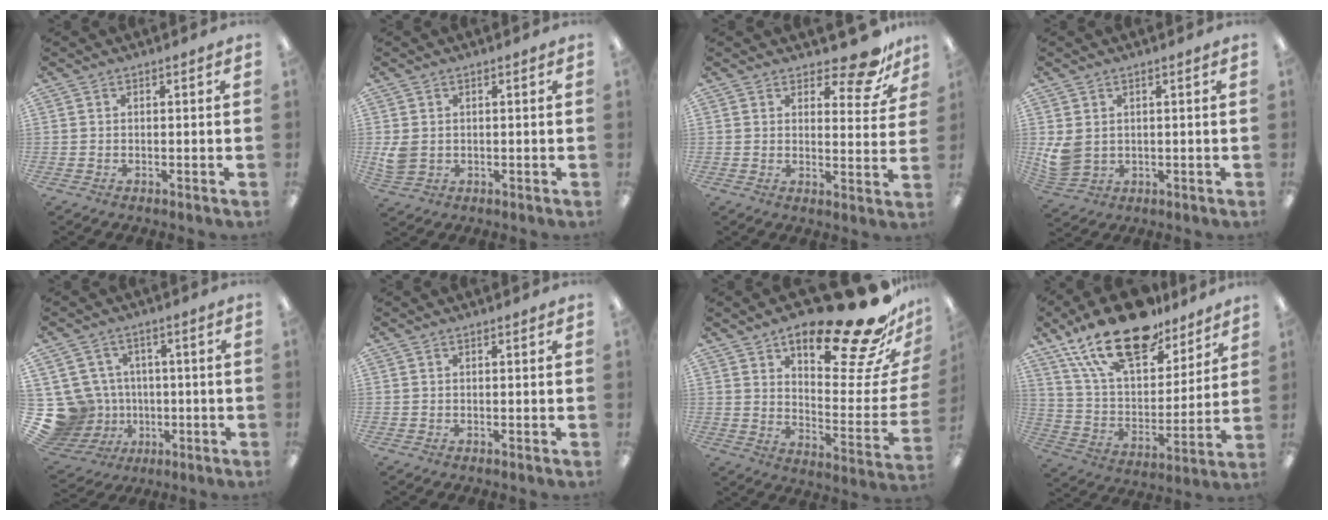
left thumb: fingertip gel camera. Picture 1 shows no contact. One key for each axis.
{"total": 3.8, "fx": 0.5, "fy": 3.2, "fz": 2.1, "tx": -0.038, "ty": 0.000, "tz": 0.011}
{"total": 9.5, "fx": 7.4, "fy": 3.2, "fz": 4.9, "tx": -0.054, "ty": -0.051, "tz": 0.126}
{"total": 5.4, "fx": 1.5, "fy": 4.3, "fz": 3.0, "tx": -0.064, "ty": -0.006, "tz": 0.032}
{"total": 14.0, "fx": -1.2, "fy": 13.2, "fz": 4.3, "tx": -0.138, "ty": 0.000, "tz": -0.001}
{"total": 0.0}
{"total": 25.2, "fx": 19.0, "fy": 6.3, "fz": 15.3, "tx": -0.201, "ty": -0.135, "tz": 0.295}
{"total": 22.3, "fx": 15.7, "fy": 9.8, "fz": 12.4, "tx": -0.223, "ty": -0.083, "tz": 0.280}